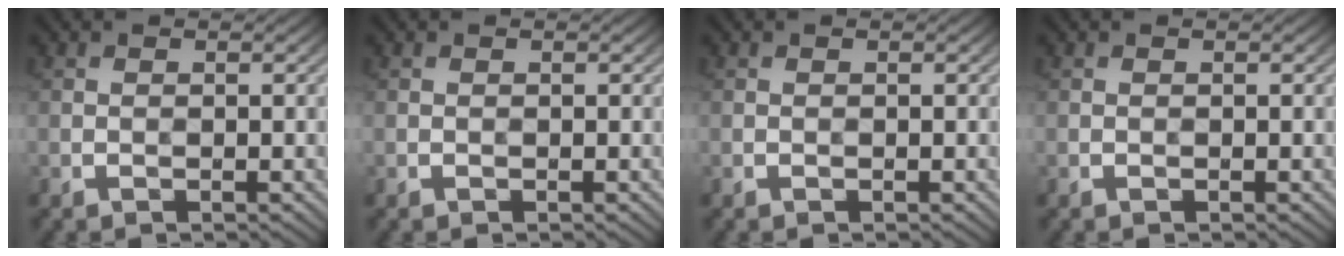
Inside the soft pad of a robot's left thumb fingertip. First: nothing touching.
{"total": 0.0}
{"total": 0.0}
{"total": 0.0}